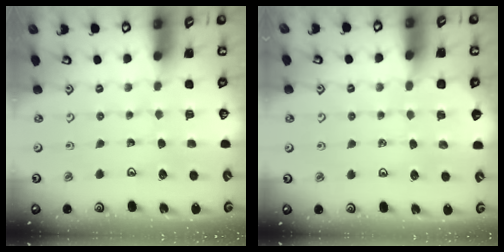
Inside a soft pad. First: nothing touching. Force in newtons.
{"total": 2.3, "press": 2.2, "slide": 0.4}